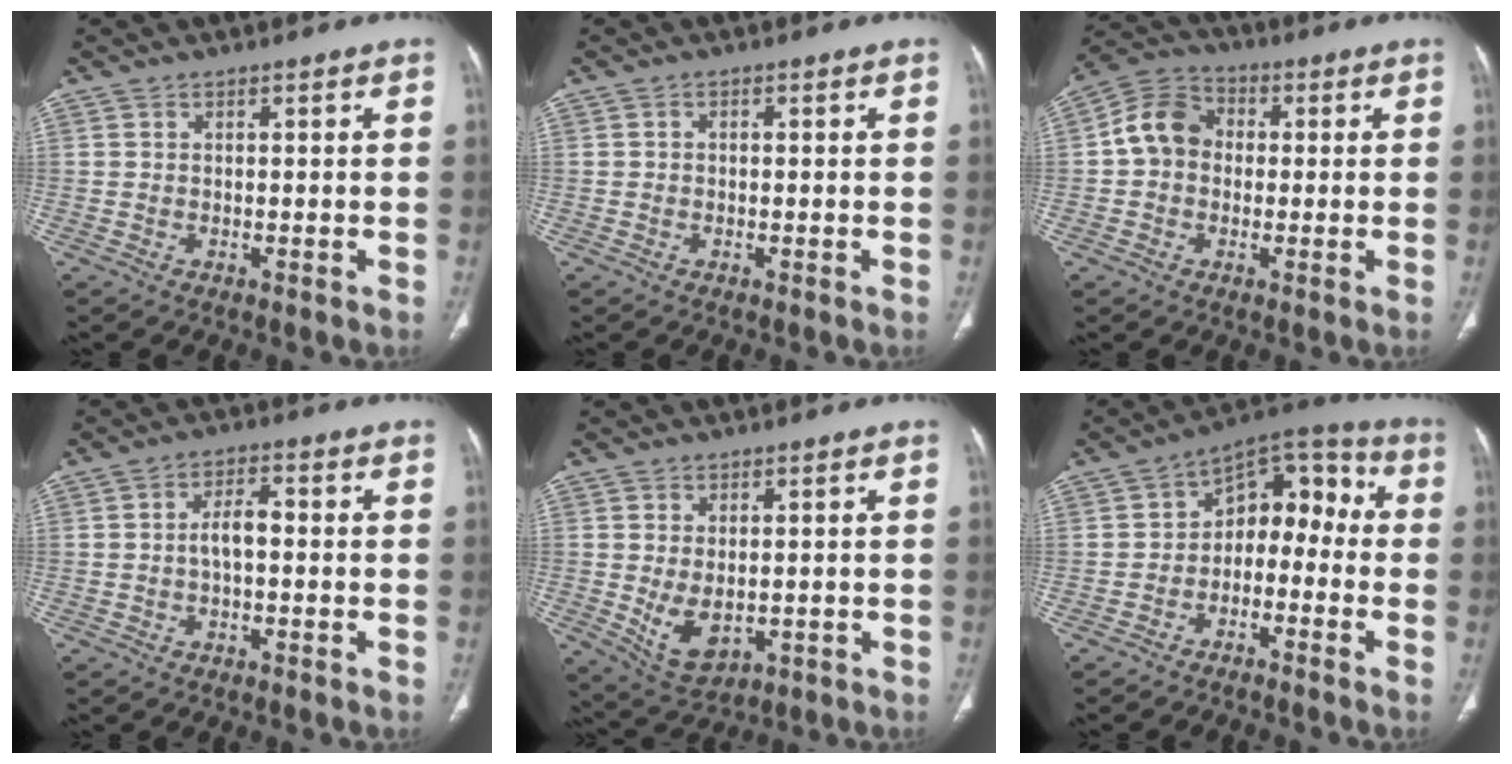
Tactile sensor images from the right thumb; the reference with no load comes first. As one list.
[{"total": 0.5, "force": [-0.1, 0.4, 0.3], "torque": [-0.002, 0.002, -0.005]}, {"total": 8.7, "force": [0.3, 7.3, 4.9], "torque": [-0.076, 0.027, -0.009]}, {"total": 4.1, "force": [-0.4, 2.0, 3.6], "torque": [-0.062, 0.016, -0.011]}, {"total": 7.1, "force": [-0.7, 4.4, 5.5], "torque": [-0.092, -0.012, 0.006]}, {"total": 11.0, "force": [-2.3, 7.7, 7.5], "torque": [-0.065, 0.063, -0.051]}]